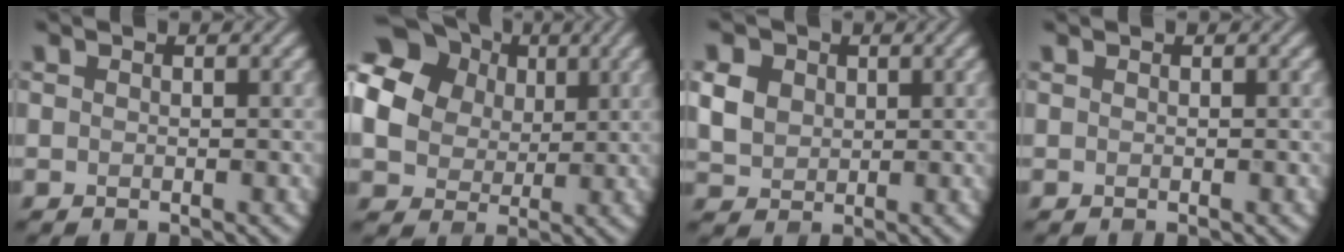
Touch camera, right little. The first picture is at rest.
{"total": 14.9, "force": [4.9, 12.2, 7.0], "torque": [-0.168, 0.022, 0.084]}
{"total": 4.0, "force": [1.1, 3.2, 2.0], "torque": [-0.059, 0.007, 0.017]}
{"total": 0.0}